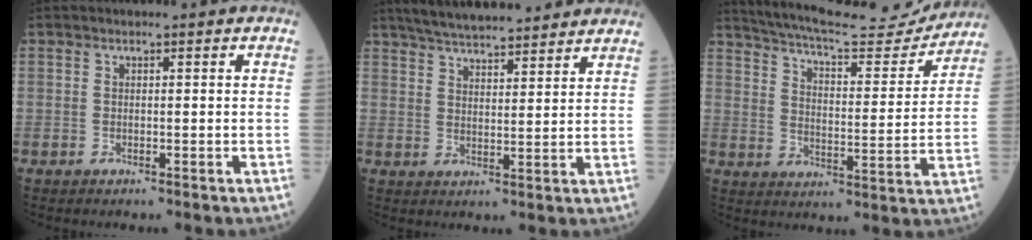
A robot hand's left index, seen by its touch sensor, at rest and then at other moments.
{"total": 15.1, "force": [13.4, 2.4, 6.6], "torque": [-0.104, 0.025, 0.196]}
{"total": 17.7, "force": [16.8, 2.1, 5.0], "torque": [-0.086, -0.021, 0.236]}